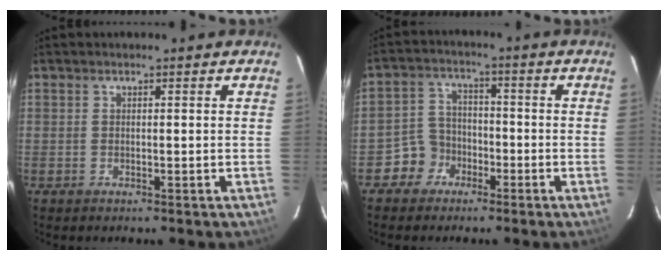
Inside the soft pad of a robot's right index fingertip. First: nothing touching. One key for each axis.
{"total": 5.8, "fx": -3.3, "fy": 4.8, "fz": 0.3, "tx": -0.015, "ty": 0.026, "tz": -0.062}